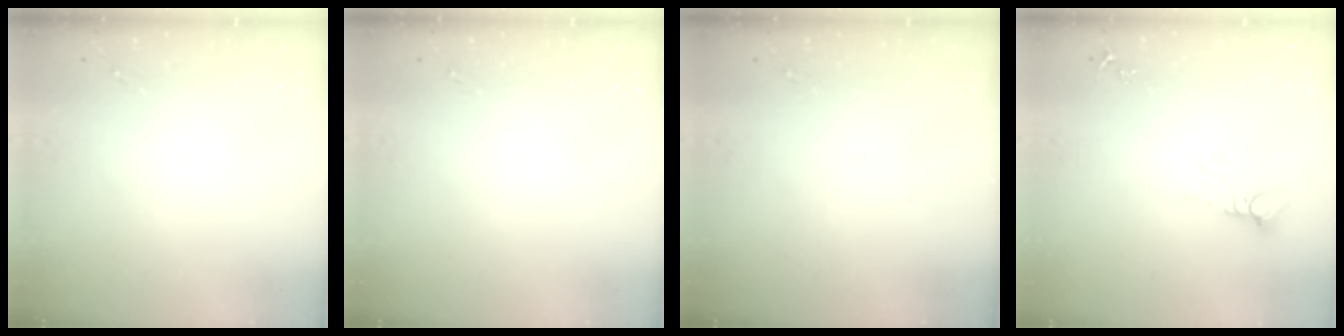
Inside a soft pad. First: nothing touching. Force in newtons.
{"total": 0.0}
{"total": 0.0}
{"total": 5.0, "press": 5.0, "slide": 0.3}